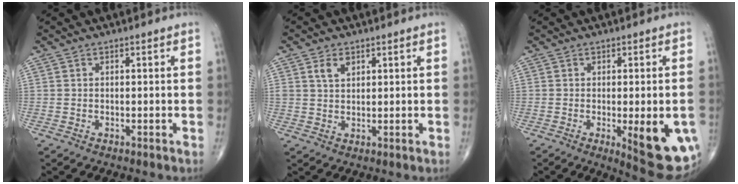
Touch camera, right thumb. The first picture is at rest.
{"total": 3.2, "force": [1.6, 2.0, 1.9], "torque": [-0.027, -0.007, 0.034]}
{"total": 13.3, "force": [-3.5, 4.0, 12.2], "torque": [-0.132, -0.014, -0.030]}